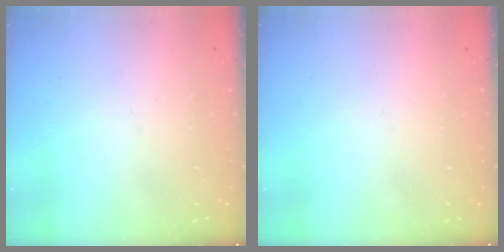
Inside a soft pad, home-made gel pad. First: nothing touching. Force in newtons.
{"total": 0.0}